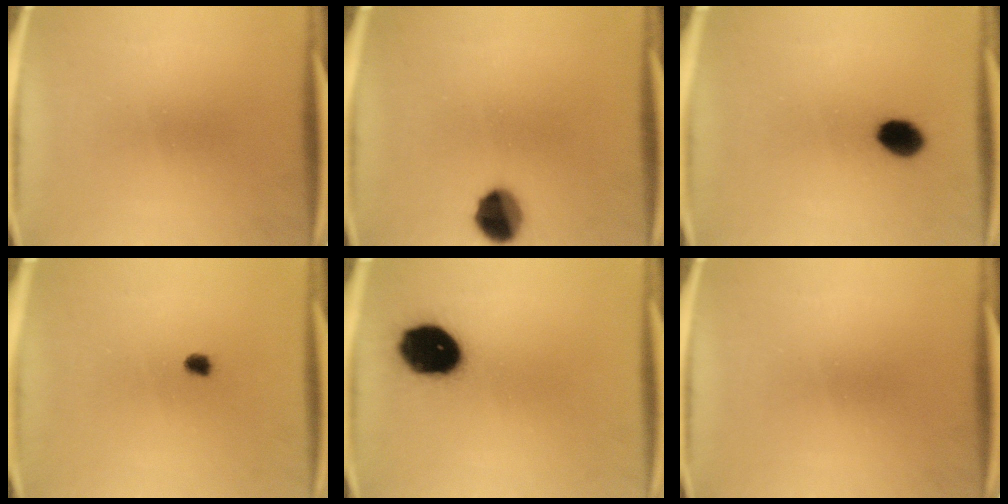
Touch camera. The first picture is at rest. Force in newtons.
{"total": 8.4}
{"total": 6.2}
{"total": 1.7}
{"total": 15.4}
{"total": 0.0}